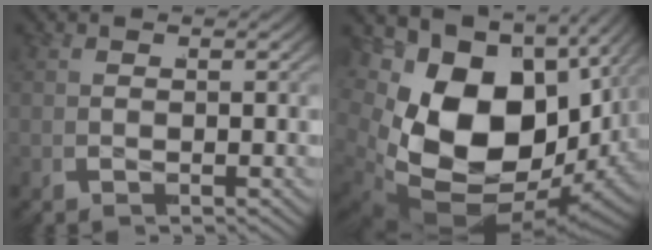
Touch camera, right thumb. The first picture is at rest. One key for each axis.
{"total": 22.3, "fx": -2.0, "fy": 15.1, "fz": 16.3, "tx": -0.326, "ty": -0.052, "tz": -0.009}